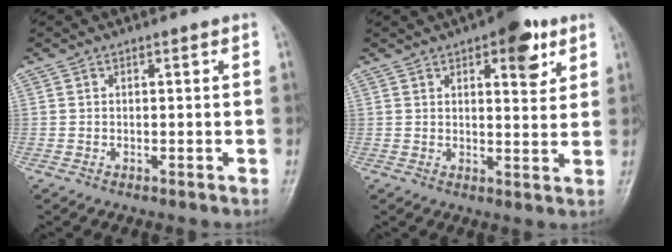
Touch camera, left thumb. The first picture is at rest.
{"total": 8.8, "force": [4.6, 3.7, 6.5], "torque": [-0.060, -0.017, 0.056]}